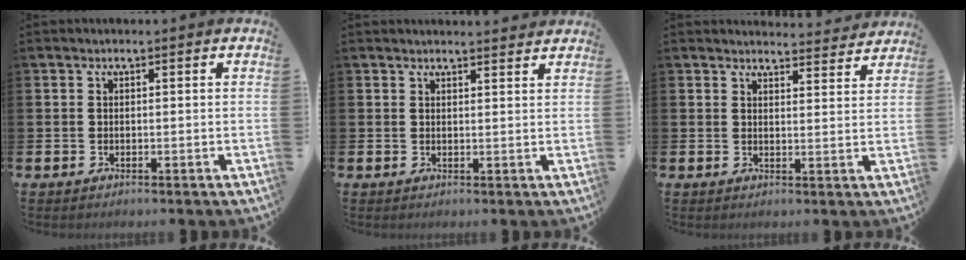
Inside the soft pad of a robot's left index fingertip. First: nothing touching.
{"total": 1.9, "force": [1.9, 0.2, -0.1], "torque": [0.013, -0.014, 0.031]}
{"total": 3.7, "force": [3.7, 0.4, -0.1], "torque": [0.009, -0.030, 0.064]}